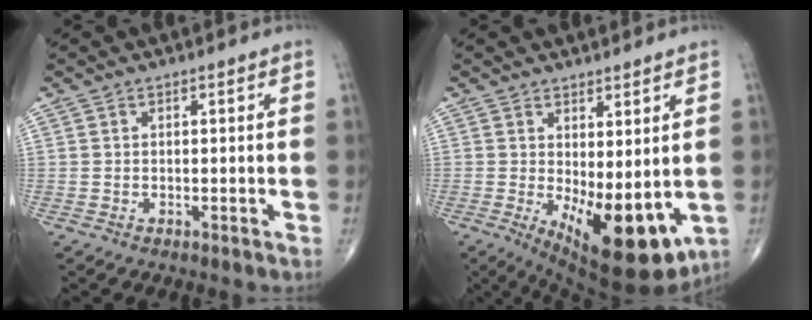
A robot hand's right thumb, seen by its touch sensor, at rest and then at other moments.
{"total": 13.6, "force": [-1.8, 5.5, 12.3], "torque": [-0.176, -0.030, -0.006]}